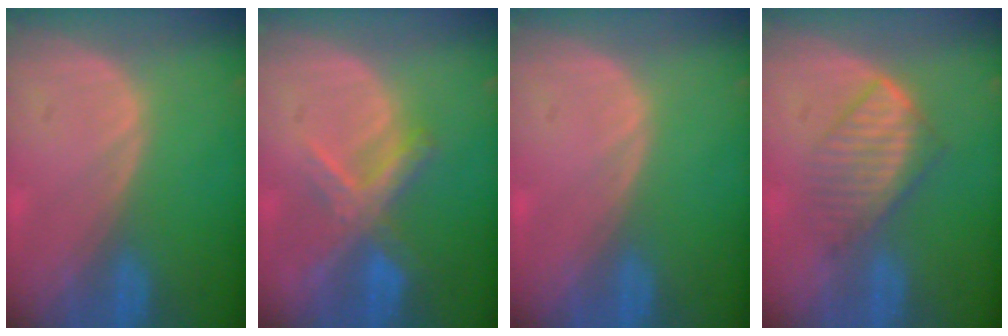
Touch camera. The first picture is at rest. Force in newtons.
{"total": 7.0, "press": 6.1, "slide": 3.4}
{"total": 0.0}
{"total": 5.9, "press": 5.7, "slide": 1.4}